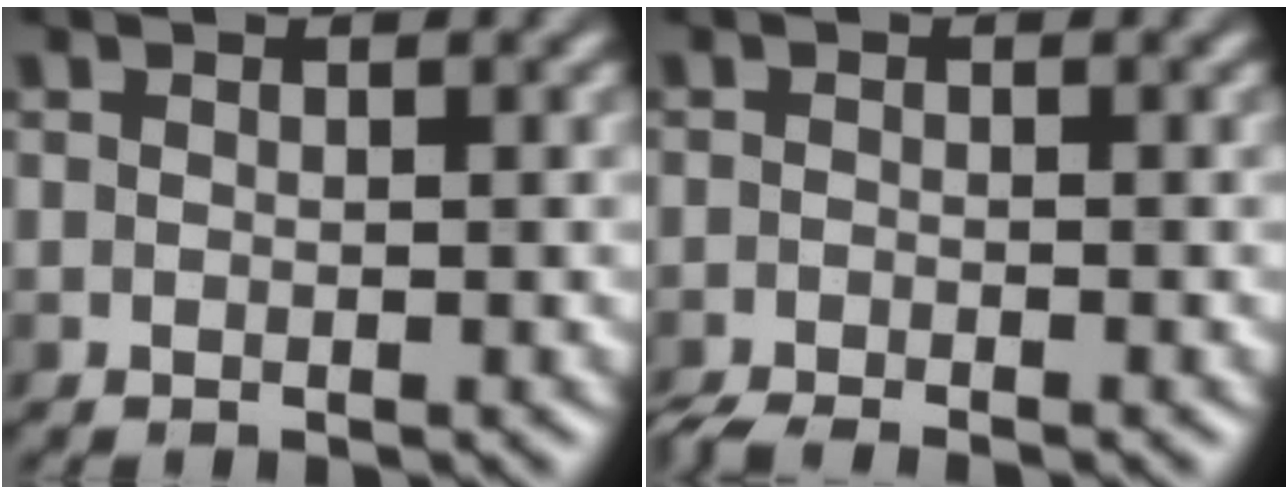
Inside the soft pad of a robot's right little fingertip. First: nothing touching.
{"total": 3.3, "force": [-2.7, 1.1, 1.7], "torque": [-0.034, -0.011, -0.044]}